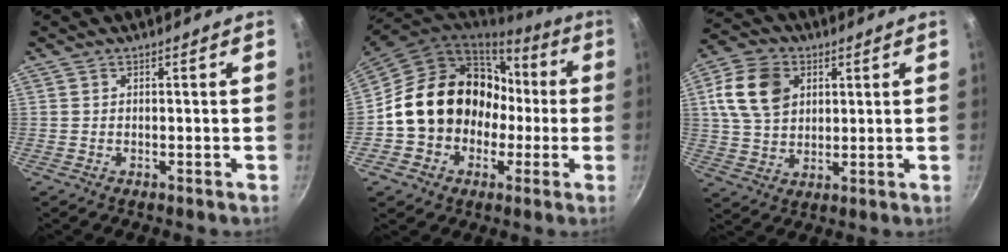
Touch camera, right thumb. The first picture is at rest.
{"total": 18.9, "force": [-0.6, 15.8, 10.3], "torque": [-0.143, 0.061, 0.002]}
{"total": 12.3, "force": [3.6, 9.0, 7.6], "torque": [-0.123, 0.001, 0.064]}